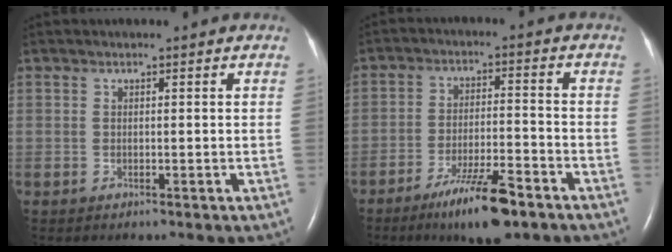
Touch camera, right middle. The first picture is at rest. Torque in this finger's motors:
{"motor_torque": [0.58, -0.59, 0.20, 0.06]}